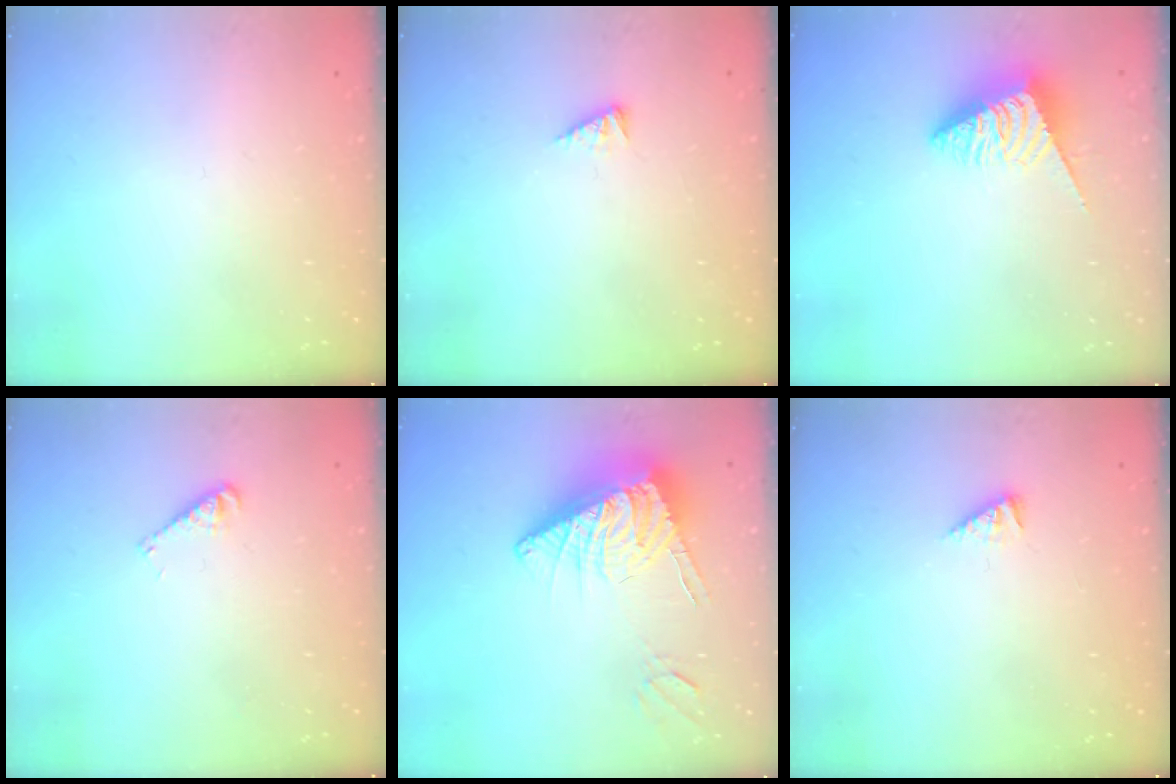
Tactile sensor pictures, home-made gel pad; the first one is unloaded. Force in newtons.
{"total": 2.2, "press": 2.2, "slide": 0.3}
{"total": 4.9, "press": 4.9, "slide": 0.4}
{"total": 2.9, "press": 2.9, "slide": 0.3}
{"total": 15.3, "press": 15.2, "slide": 1.6}
{"total": 1.7, "press": 1.7, "slide": 0.3}